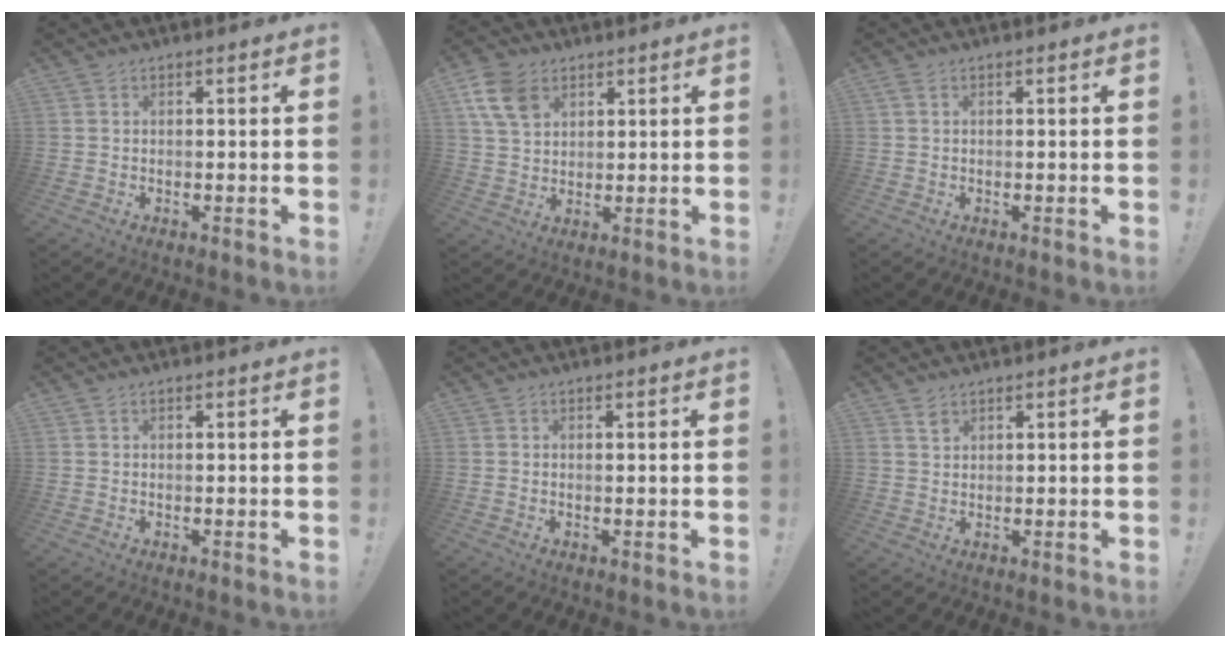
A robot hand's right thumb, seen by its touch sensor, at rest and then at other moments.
{"total": 11.0, "force": [5.4, 7.7, 5.7], "torque": [-0.108, -0.011, 0.108]}
{"total": 0.8, "force": [0.2, 0.3, 0.7], "torque": [-0.015, 0.002, 0.004]}
{"total": 0.0}
{"total": 0.5, "force": [0.3, -0.1, 0.4], "torque": [-0.001, -0.003, 0.005]}
{"total": 1.9, "force": [1.4, 1.0, 0.7], "torque": [0.000, -0.009, 0.025]}